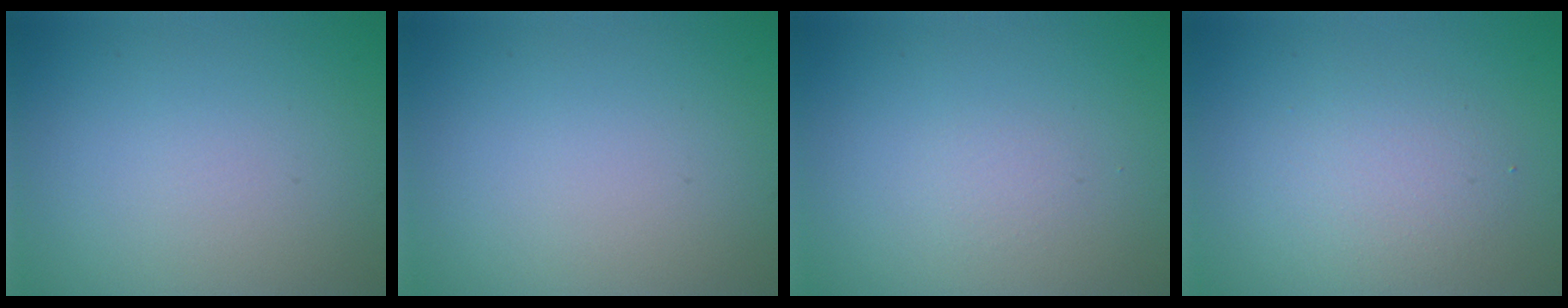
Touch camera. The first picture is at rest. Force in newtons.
{"total": 0.0}
{"total": 0.0}
{"total": 2.7, "press": 2.7, "slide": 0.2}